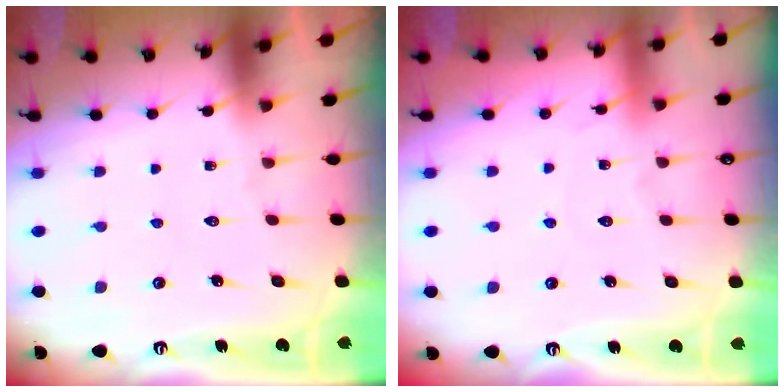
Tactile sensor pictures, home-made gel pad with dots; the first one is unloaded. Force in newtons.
{"total": 2.1, "press": 2.1, "slide": 0.3}